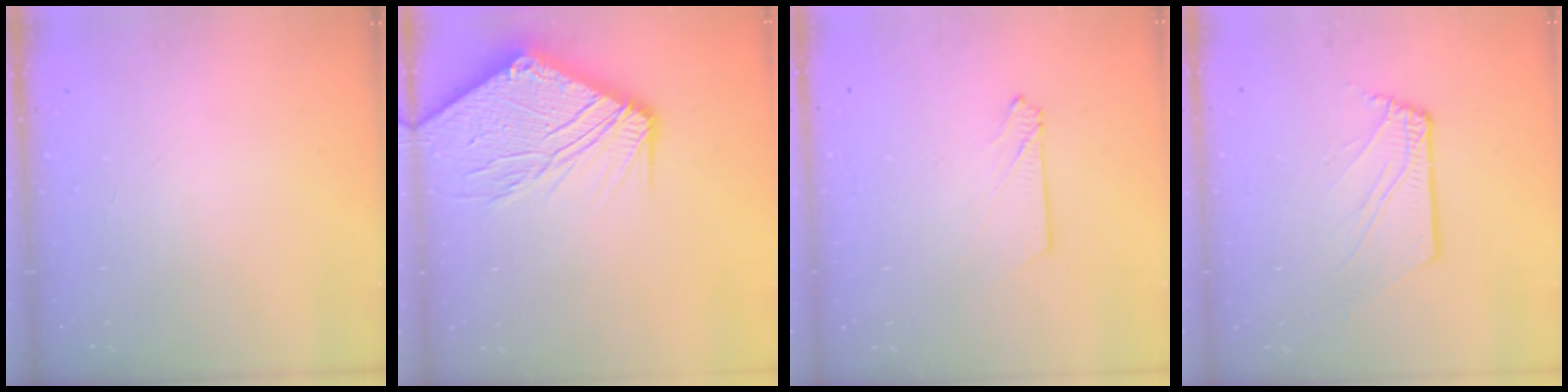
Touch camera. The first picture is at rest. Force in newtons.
{"total": 17.5, "press": 17.4, "slide": 2.2}
{"total": 3.0, "press": 3.0, "slide": 0.4}
{"total": 4.0, "press": 4.0, "slide": 0.4}